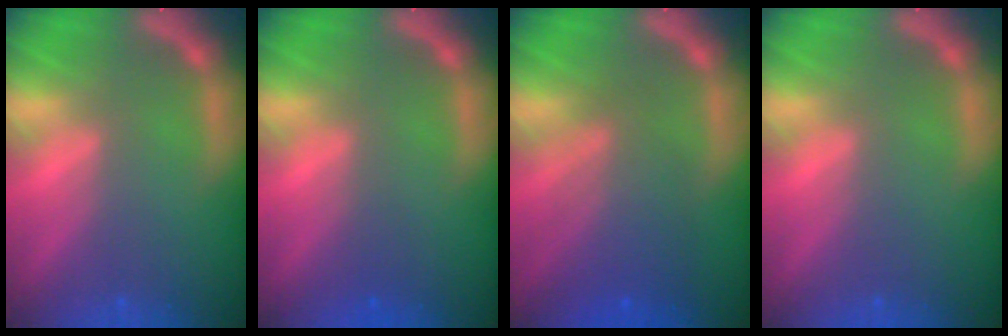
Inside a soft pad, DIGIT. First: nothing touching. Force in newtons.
{"total": 0.9}
{"total": 6.0}
{"total": 0.0}